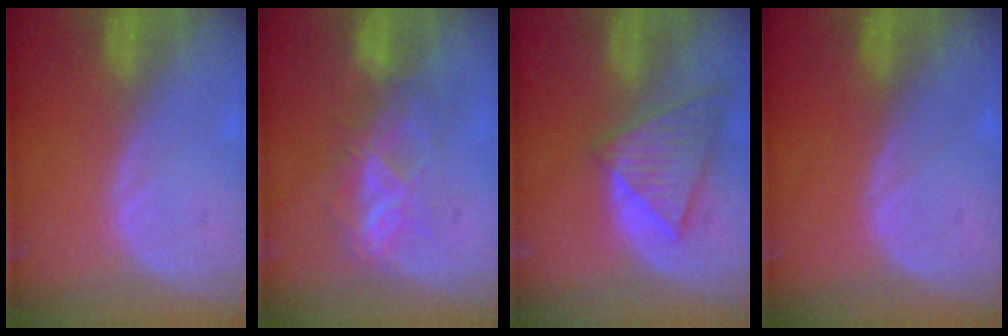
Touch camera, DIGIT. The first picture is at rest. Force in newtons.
{"total": 5.8, "press": 5.7, "slide": 1.3}
{"total": 8.4, "press": 7.4, "slide": 4.1}
{"total": 0.0}